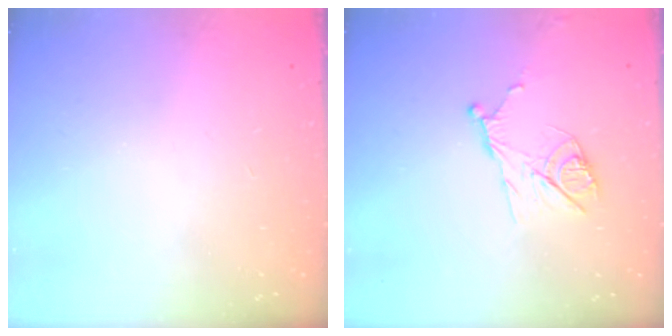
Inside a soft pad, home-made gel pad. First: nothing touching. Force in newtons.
{"total": 10.9, "press": 10.9, "slide": 0.4}